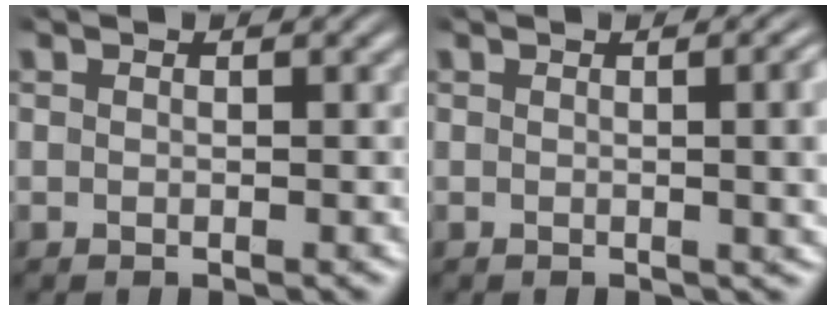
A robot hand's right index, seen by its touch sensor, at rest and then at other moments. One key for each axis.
{"total": 3.3, "fx": 0.4, "fy": 0.8, "fz": 3.2, "tx": -0.026, "ty": 0.013, "tz": -0.002}